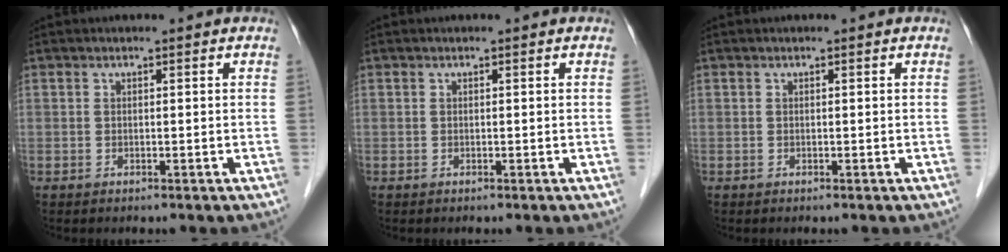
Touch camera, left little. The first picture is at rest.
{"total": 0.0}
{"total": 0.0}